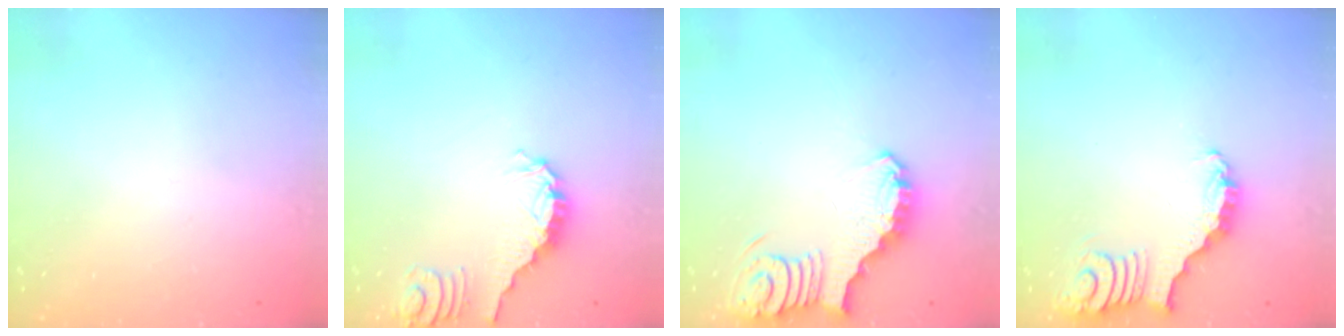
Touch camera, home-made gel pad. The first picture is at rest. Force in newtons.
{"total": 0.9, "press": 0.8, "slide": 0.2}
{"total": 3.9, "press": 3.9, "slide": 0.6}
{"total": 3.6, "press": 3.5, "slide": 0.7}